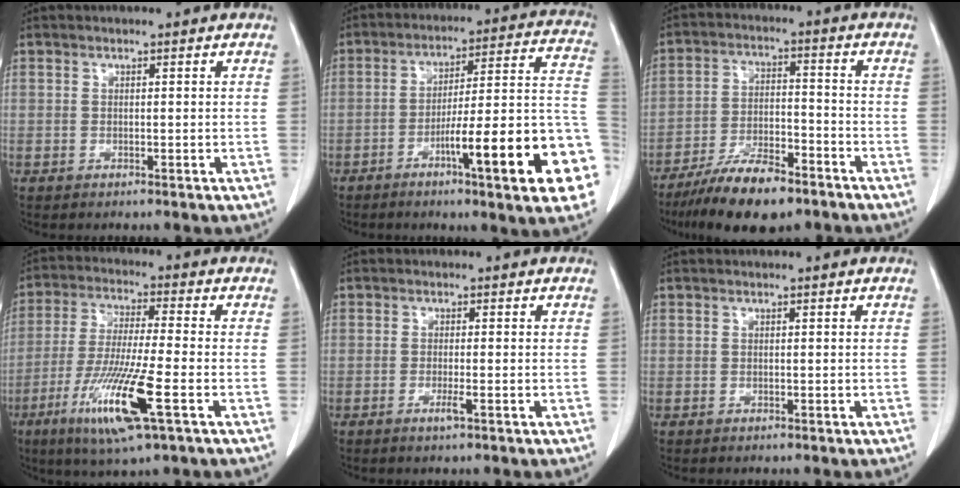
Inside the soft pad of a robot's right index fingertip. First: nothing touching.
{"total": 20.4, "force": [-7.9, 1.2, 18.8], "torque": [-0.188, 0.012, -0.112]}
{"total": 11.2, "force": [-8.4, 3.2, 6.7], "torque": [-0.117, -0.009, -0.147]}
{"total": 13.4, "force": [-5.5, 0.4, 12.2], "torque": [-0.248, -0.031, -0.101]}
{"total": 1.5, "force": [-0.7, -0.1, 1.4], "torque": [-0.028, -0.004, -0.014]}
{"total": 0.0}